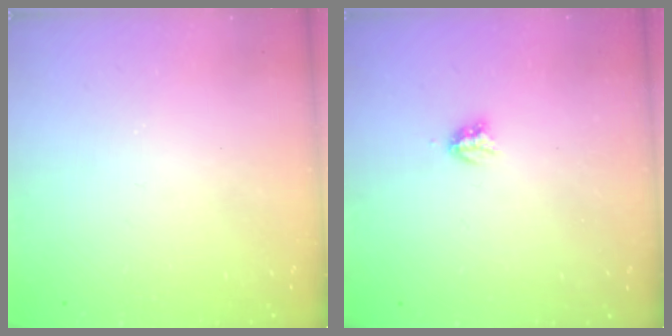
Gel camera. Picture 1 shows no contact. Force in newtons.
{"total": 2.9, "press": 2.9, "slide": 0.5}